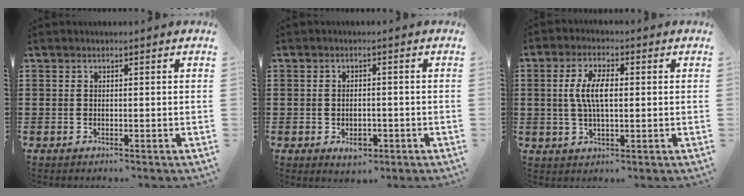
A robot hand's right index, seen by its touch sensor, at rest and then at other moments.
{"total": 2.9, "force": [-1.1, 1.6, 2.2], "torque": [-0.041, 0.000, -0.019]}
{"total": 6.4, "force": [0.5, 2.5, 5.8], "torque": [-0.128, 0.004, 0.001]}